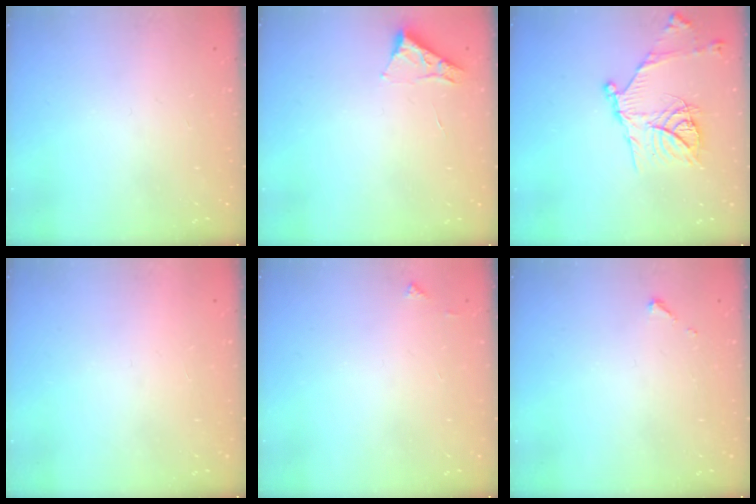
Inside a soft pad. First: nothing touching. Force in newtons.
{"total": 3.4, "press": 3.3, "slide": 0.5}
{"total": 18.1, "press": 18.0, "slide": 1.7}
{"total": 1.6, "press": 1.6, "slide": 0.1}
{"total": 3.6, "press": 3.6, "slide": 0.5}
{"total": 2.6, "press": 2.6, "slide": 0.3}